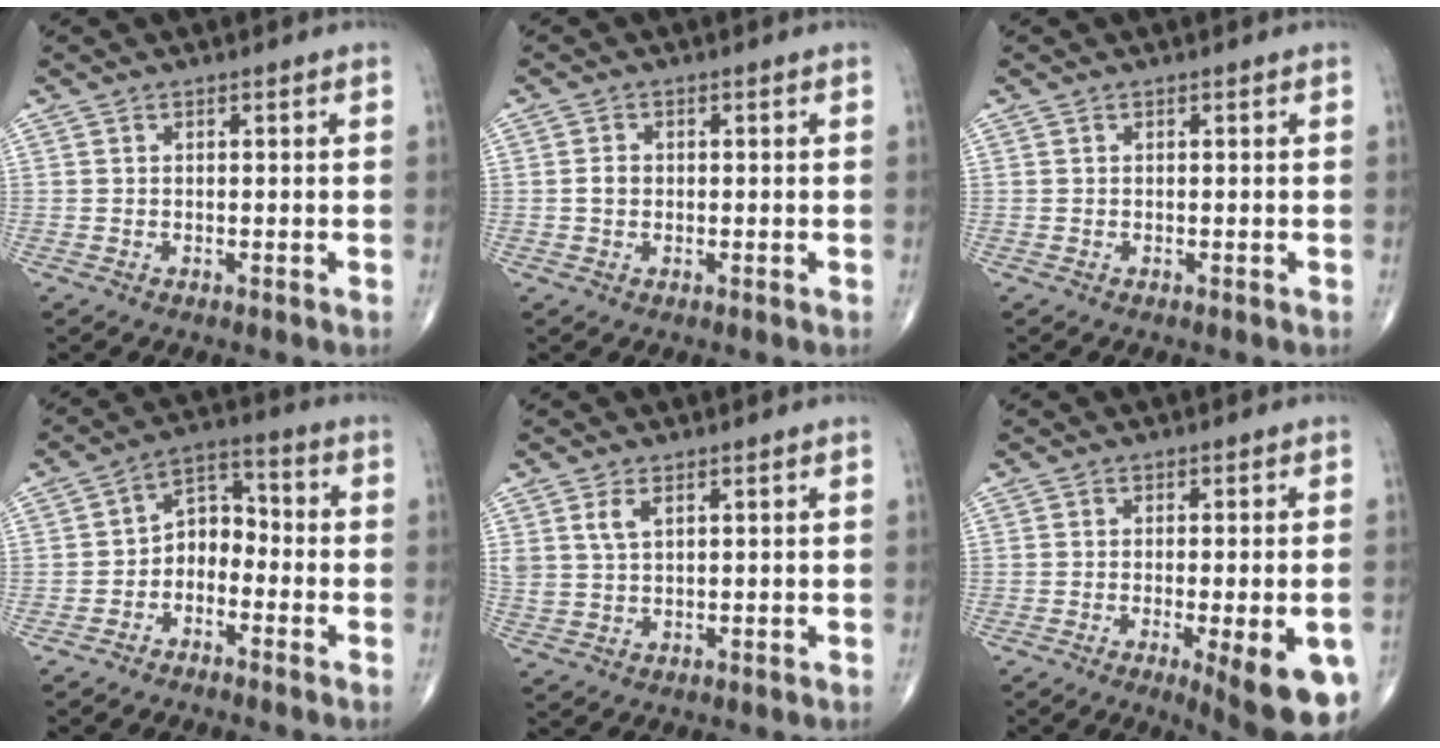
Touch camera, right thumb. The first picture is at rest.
{"total": 1.8, "force": [-0.1, 1.4, 1.0], "torque": [-0.016, 0.006, -0.003]}
{"total": 0.0}
{"total": 6.8, "force": [-2.7, 4.8, 4.0], "torque": [-0.040, 0.045, -0.062]}
{"total": 3.5, "force": [1.7, 1.8, 2.5], "torque": [-0.052, -0.006, 0.040]}
{"total": 13.9, "force": [-5.8, 3.6, 12.1], "torque": [-0.116, -0.002, -0.067]}